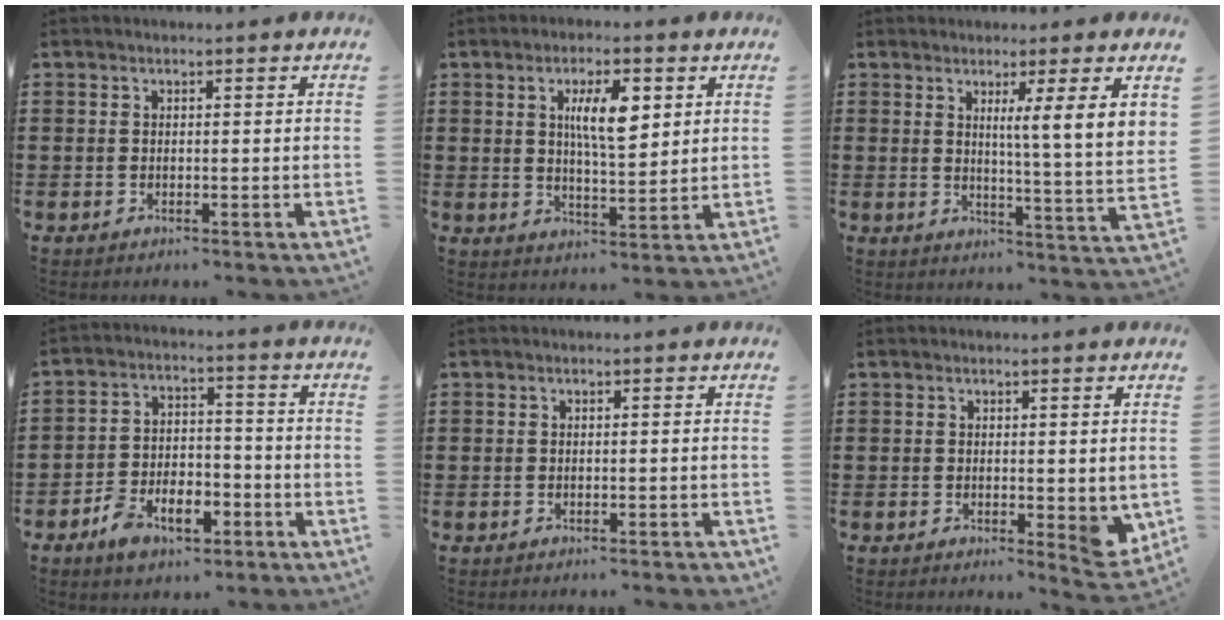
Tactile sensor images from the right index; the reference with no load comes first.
{"total": 7.2, "force": [2.5, 2.4, 6.4], "torque": [-0.114, 0.002, 0.037]}
{"total": 6.3, "force": [3.6, -1.2, 5.0], "torque": [-0.091, -0.029, 0.054]}
{"total": 6.8, "force": [-4.2, 3.8, 3.7], "torque": [-0.073, 0.021, -0.080]}
{"total": 0.5, "force": [-0.5, -0.1, 0.0], "torque": [-0.001, -0.003, -0.010]}
{"total": 2.8, "force": [0.1, 1.2, 2.5], "torque": [-0.038, 0.000, 0.002]}